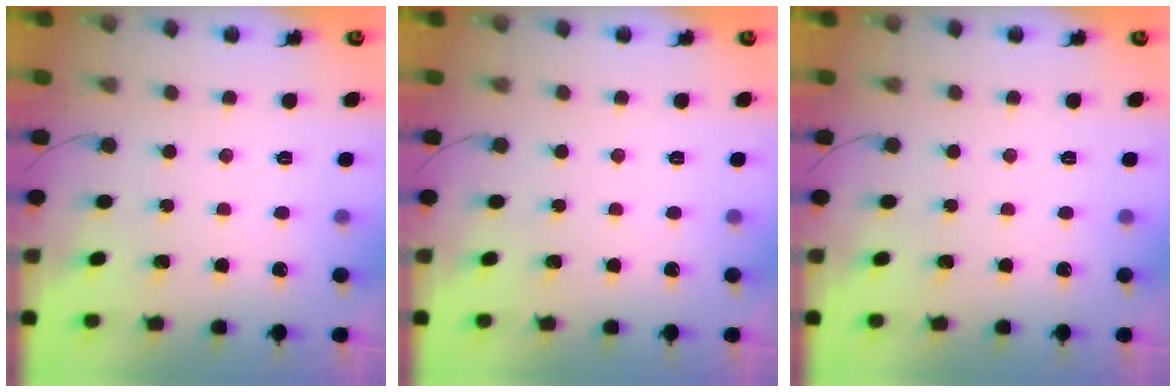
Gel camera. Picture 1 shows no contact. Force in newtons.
{"total": 0.0}
{"total": 0.0}